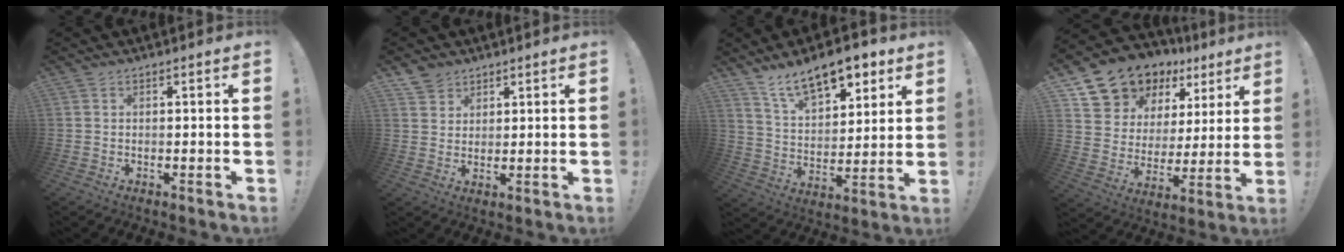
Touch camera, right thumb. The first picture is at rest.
{"total": 4.9, "force": [3.6, 3.3, 0.4], "torque": [-0.008, -0.023, 0.071]}
{"total": 15.5, "force": [10.8, 7.3, 8.4], "torque": [-0.140, -0.066, 0.195]}
{"total": 12.5, "force": [10.4, 6.6, 2.2], "torque": [-0.057, -0.084, 0.200]}